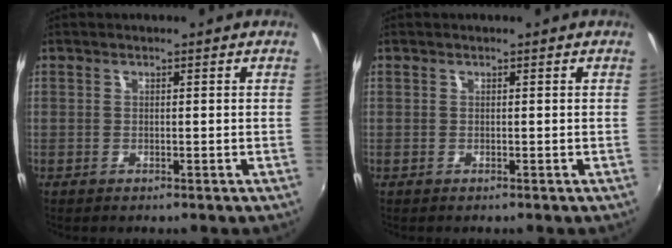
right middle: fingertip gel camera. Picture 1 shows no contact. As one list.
[{"total": 0.0}]